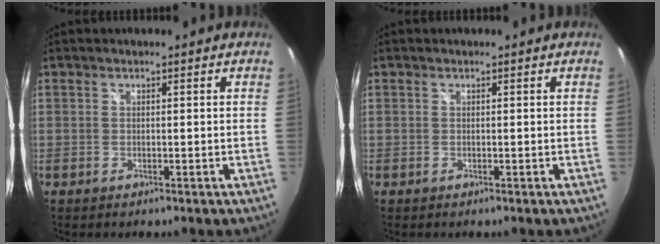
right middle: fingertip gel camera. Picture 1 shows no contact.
{"total": 0.0}